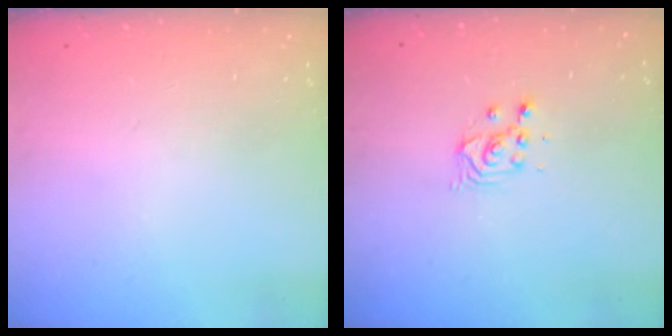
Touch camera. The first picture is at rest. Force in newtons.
{"total": 2.8, "press": 2.8, "slide": 0.1}